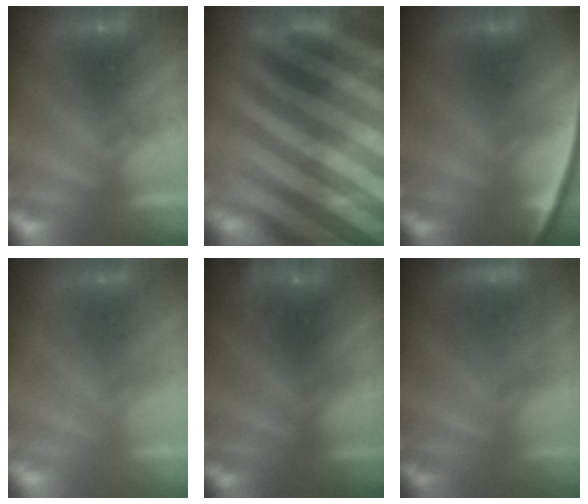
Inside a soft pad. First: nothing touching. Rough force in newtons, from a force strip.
{"total": 8.7}
{"total": 2.4}
{"total": 2.3}
{"total": 9.1}
{"total": 3.4}